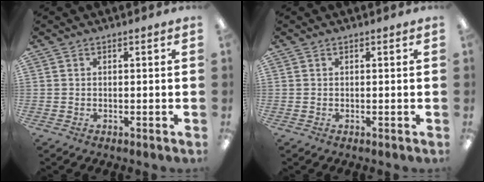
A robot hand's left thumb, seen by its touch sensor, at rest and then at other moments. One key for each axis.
{"total": 0.0}